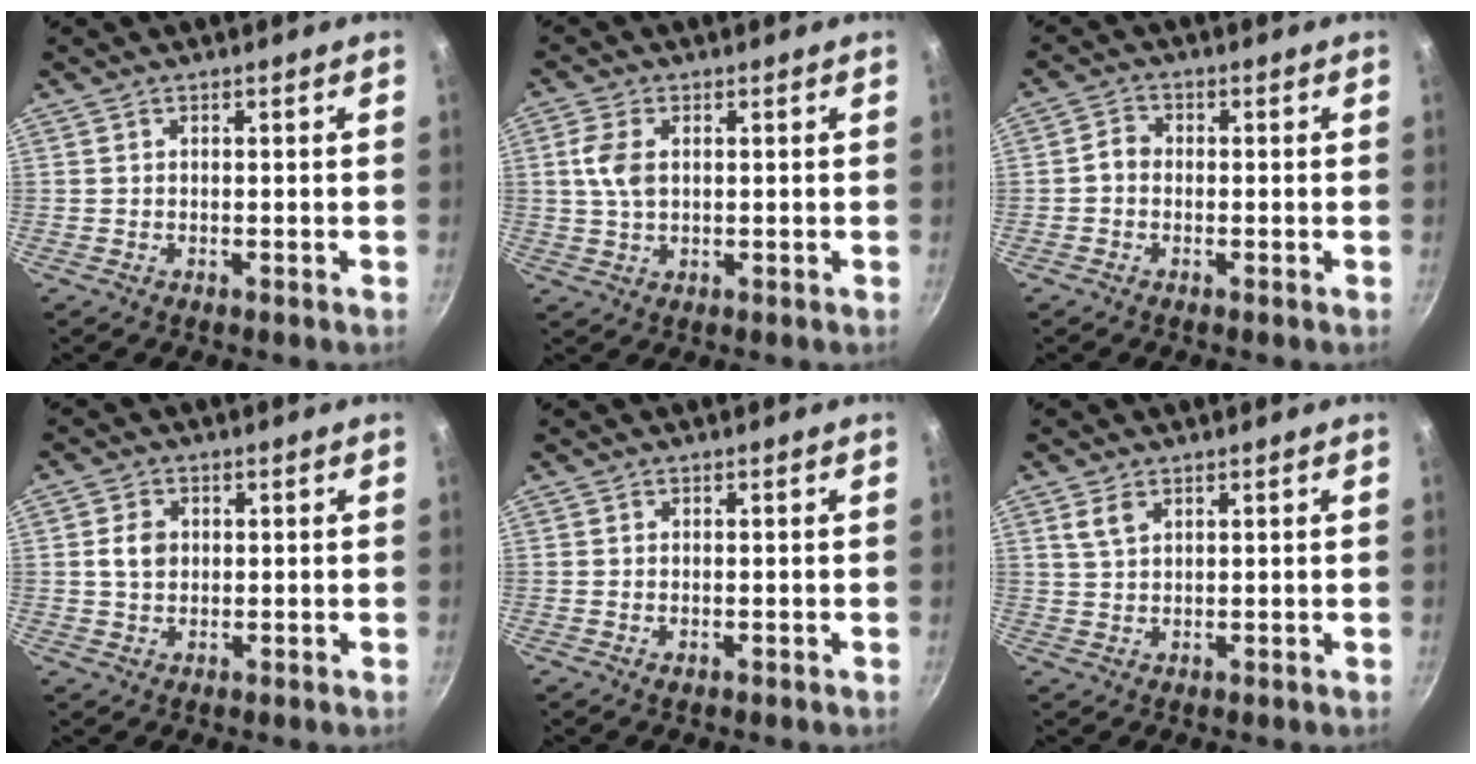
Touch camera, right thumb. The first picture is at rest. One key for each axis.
{"total": 5.2, "fx": 0.9, "fy": 3.1, "fz": 4.1, "tx": -0.082, "ty": 0.002, "tz": 0.016}
{"total": 2.6, "fx": -0.7, "fy": 2.1, "fz": 1.3, "tx": -0.021, "ty": 0.016, "tz": -0.022}
{"total": 4.2, "fx": 0.6, "fy": 3.3, "fz": 2.5, "tx": -0.035, "ty": 0.003, "tz": 0.007}
{"total": 0.9, "fx": -0.2, "fy": 0.5, "fz": 0.7, "tx": -0.012, "ty": -0.001, "tz": -0.003}
{"total": 3.2, "fx": 1.7, "fy": 1.7, "fz": 2.1, "tx": -0.037, "ty": -0.003, "tz": 0.035}